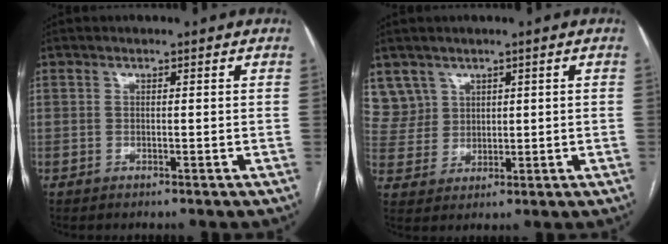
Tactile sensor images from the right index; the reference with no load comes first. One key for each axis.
{"total": 6.1, "fx": 3.6, "fy": 4.9, "fz": -0.1, "tx": 0.007, "ty": 0.015, "tz": 0.083}